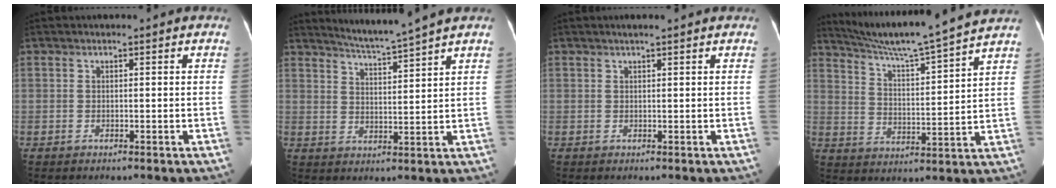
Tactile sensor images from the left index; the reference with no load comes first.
{"total": 6.2, "force": [5.6, -1.9, 1.9], "torque": [-0.041, -0.010, 0.102]}
{"total": 2.3, "force": [1.8, 0.0, 1.4], "torque": [-0.016, 0.020, 0.027]}
{"total": 15.7, "force": [14.1, -1.8, 6.6], "torque": [-0.120, -0.005, 0.214]}